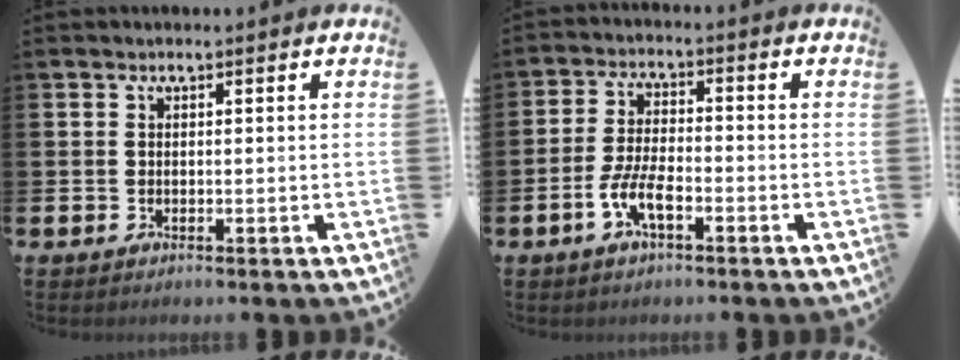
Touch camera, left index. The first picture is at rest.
{"total": 4.9, "force": [-2.2, 1.7, 4.0], "torque": [-0.087, 0.002, -0.045]}